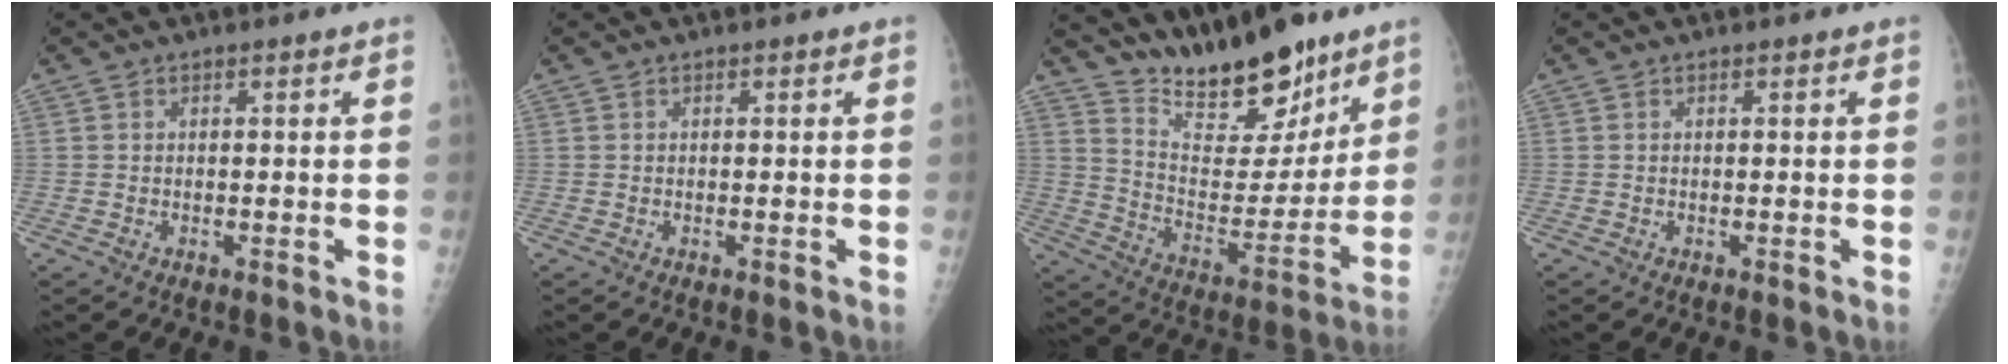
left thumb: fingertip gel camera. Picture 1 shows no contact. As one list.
[{"total": 0.0}, {"total": 19.1, "force": [15.1, 6.8, 9.5], "torque": [-0.101, -0.104, 0.254]}, {"total": 0.0}]